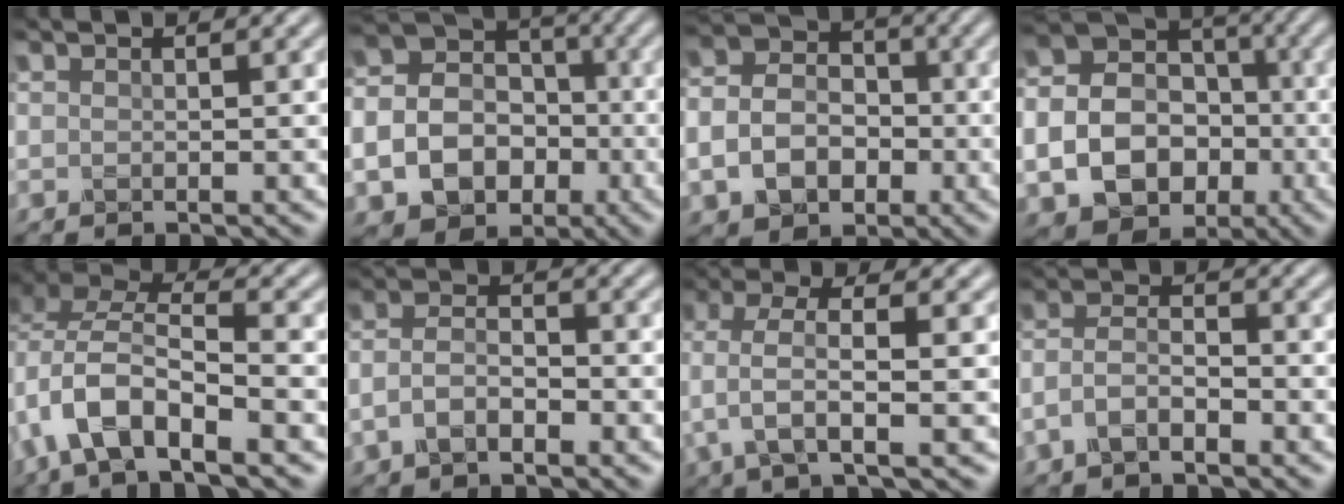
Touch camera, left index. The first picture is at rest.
{"total": 11.5, "force": [-3.3, 9.8, 5.2], "torque": [-0.100, -0.032, -0.062]}
{"total": 6.6, "force": [-1.7, 5.3, 3.7], "torque": [-0.071, -0.007, -0.039]}
{"total": 12.4, "force": [-2.8, 10.2, 6.4], "torque": [-0.114, -0.036, -0.056]}
{"total": 8.3, "force": [-2.9, 4.1, 6.6], "torque": [-0.129, 0.009, -0.061]}
{"total": 3.4, "force": [-1.4, 1.7, 2.5], "torque": [-0.054, 0.003, -0.034]}
{"total": 4.7, "force": [-0.1, 1.5, 4.4], "torque": [-0.093, 0.007, -0.004]}
{"total": 3.3, "force": [-1.7, 1.5, 2.4], "torque": [-0.049, 0.006, -0.040]}